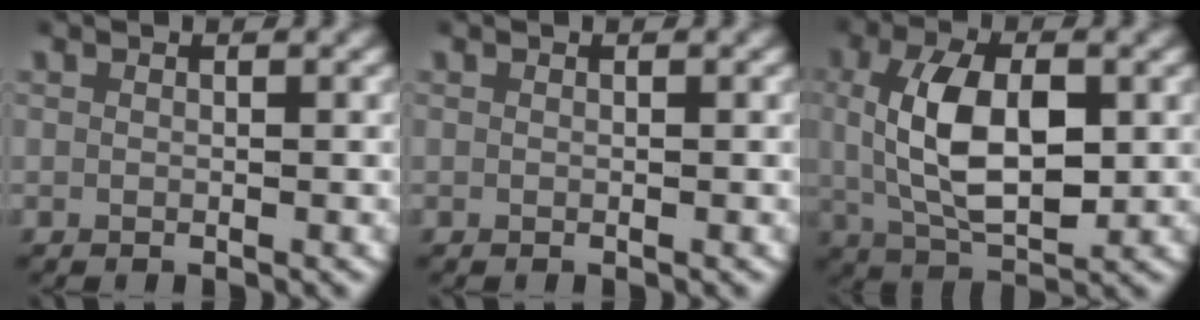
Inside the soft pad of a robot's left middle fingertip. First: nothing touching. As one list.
[{"total": 0.0}, {"total": 7.8, "force": [0.4, 4.1, 6.6], "torque": [-0.132, -0.008, 0.013]}]